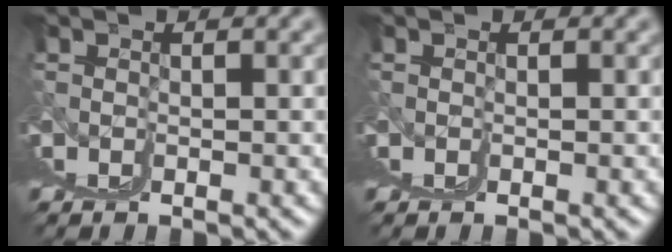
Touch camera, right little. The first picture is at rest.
{"total": 0.0}